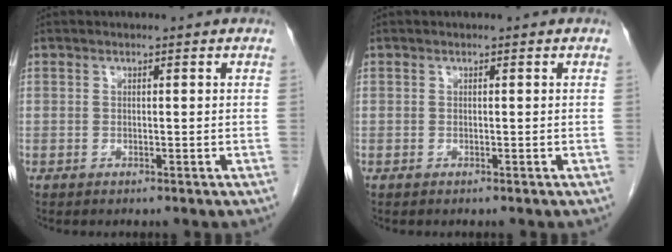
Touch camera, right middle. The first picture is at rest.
{"total": 0.0}